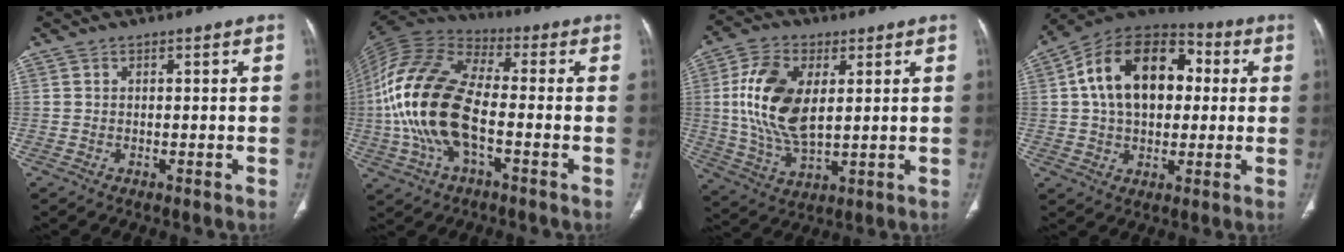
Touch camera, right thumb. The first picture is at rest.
{"total": 19.8, "force": [-3.0, 9.7, 17.0], "torque": [-0.357, 0.026, -0.059]}
{"total": 14.9, "force": [2.6, 8.1, 12.3], "torque": [-0.240, -0.008, 0.054]}
{"total": 19.7, "force": [3.1, 13.0, 14.4], "torque": [-0.216, 0.028, 0.045]}